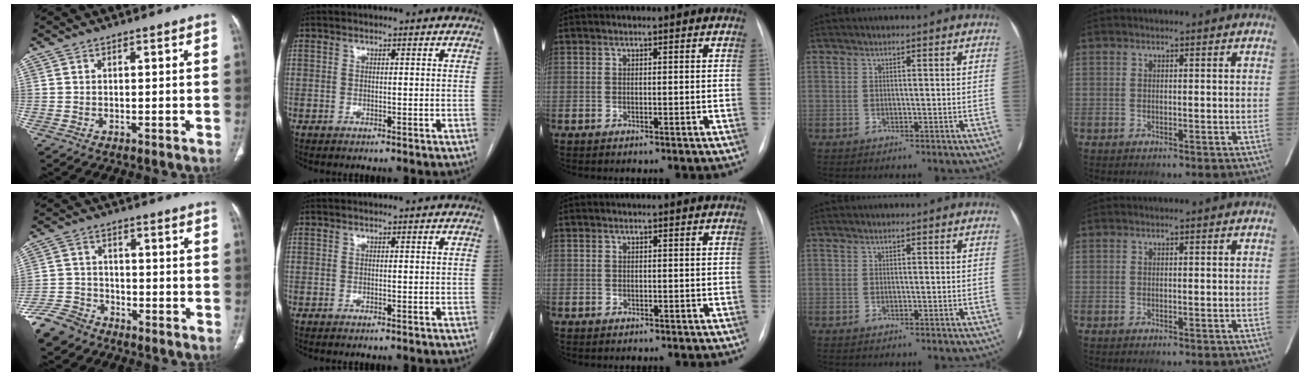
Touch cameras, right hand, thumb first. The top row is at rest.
{"thumb": {"total": 8.4, "force": [-6.5, 4.9, 2.2], "torque": [-0.047, 0.023, -0.130]}, "middle": {"total": 1.3, "force": [-0.9, 0.9, 0.2], "torque": [-0.008, 0.004, -0.013]}}